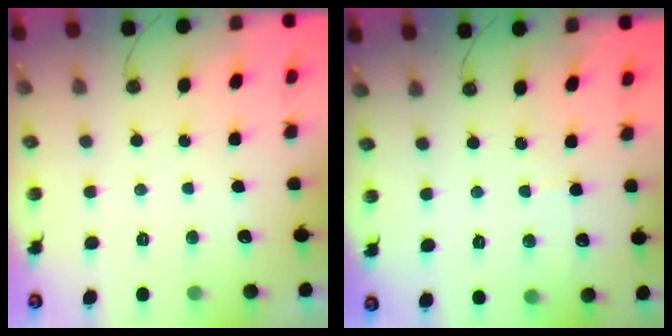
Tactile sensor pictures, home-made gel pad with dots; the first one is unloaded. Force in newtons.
{"total": 3.9, "press": 3.8, "slide": 0.6}